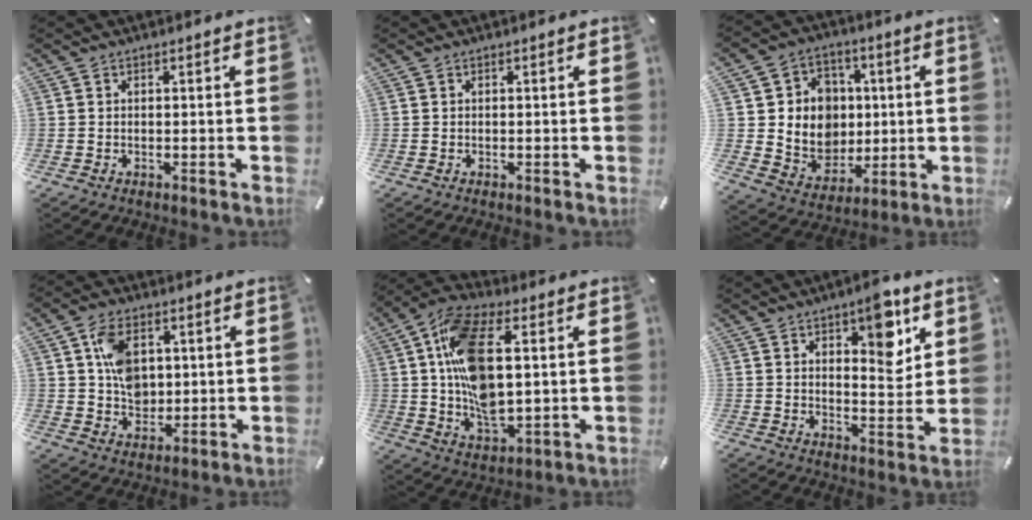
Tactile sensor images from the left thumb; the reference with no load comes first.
{"total": 0.0}
{"total": 11.6, "force": [0.6, 11.3, 2.3], "torque": [-0.034, -0.005, 0.027]}
{"total": 9.4, "force": [2.2, 7.3, 5.6], "torque": [-0.103, 0.009, 0.043]}
{"total": 17.3, "force": [2.7, 9.2, 14.4], "torque": [-0.290, -0.002, 0.049]}
{"total": 10.9, "force": [6.1, 5.3, 7.3], "torque": [-0.085, -0.034, 0.100]}